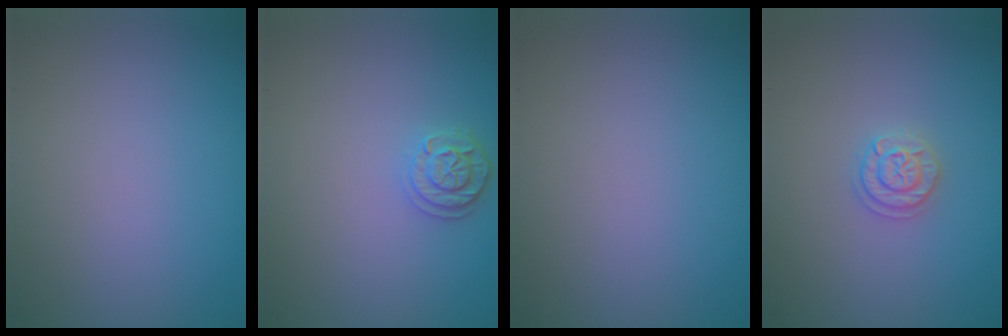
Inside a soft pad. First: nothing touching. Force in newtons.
{"total": 2.0, "press": 1.9, "slide": 0.5}
{"total": 0.0}
{"total": 1.8, "press": 1.8, "slide": 0.3}